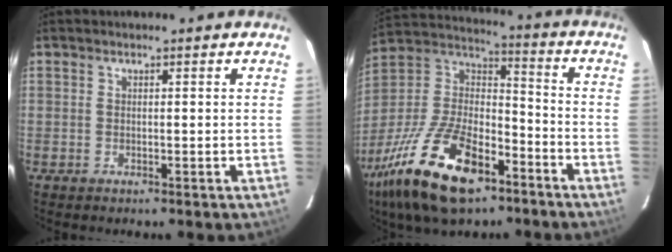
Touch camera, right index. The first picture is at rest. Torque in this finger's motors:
{"motor_torque": [1.12, -1.02, 0.76, 0.21]}